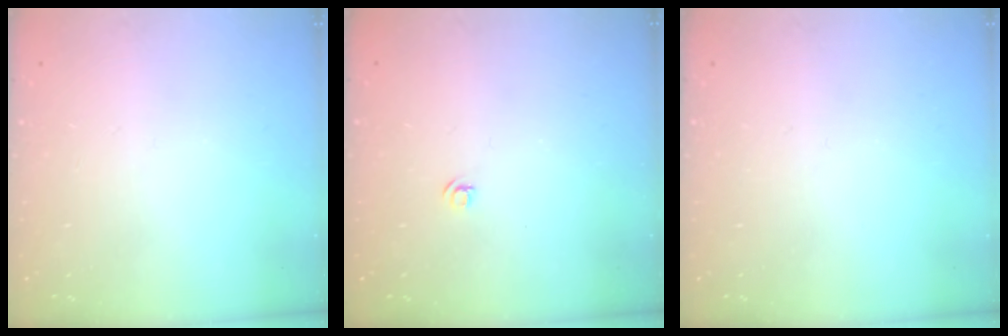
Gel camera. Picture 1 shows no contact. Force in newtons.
{"total": 3.5, "press": 3.4, "slide": 0.5}
{"total": 0.0}